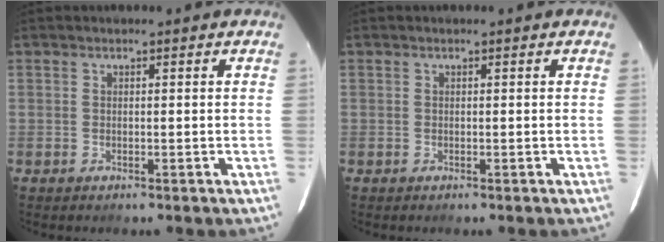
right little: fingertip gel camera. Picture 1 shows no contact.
{"total": 0.0}